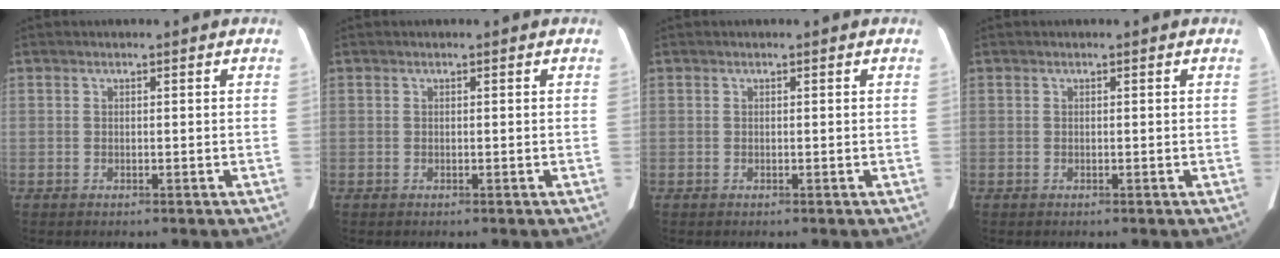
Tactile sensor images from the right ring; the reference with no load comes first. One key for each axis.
{"total": 0.0}
{"total": 0.0}
{"total": 0.0}